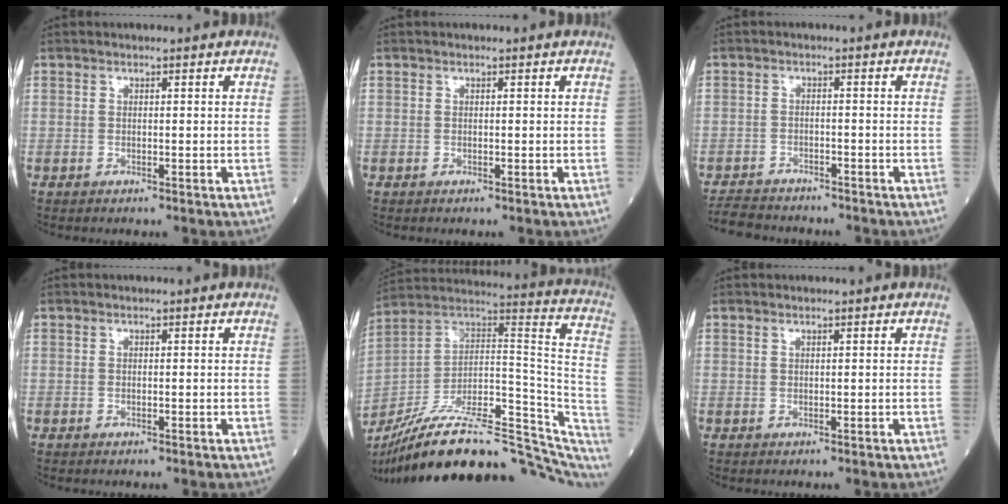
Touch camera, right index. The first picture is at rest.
{"total": 0.0}
{"total": 6.0, "force": [-5.7, 1.7, 0.9], "torque": [-0.013, -0.012, -0.095]}
{"total": 0.0}
{"total": 32.3, "force": [-24.4, 9.0, 19.1], "torque": [-0.256, 0.014, -0.363]}
{"total": 0.0}